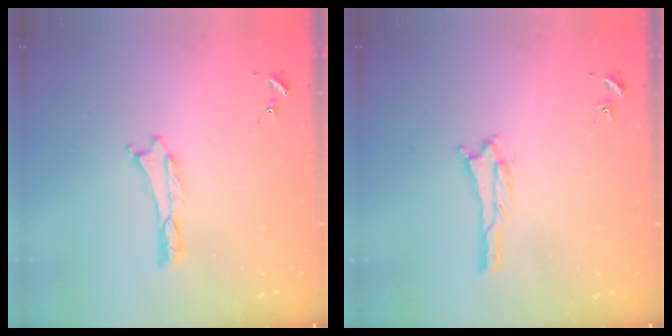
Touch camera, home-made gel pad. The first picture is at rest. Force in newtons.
{"total": 0.6, "press": 0.6, "slide": 0.1}